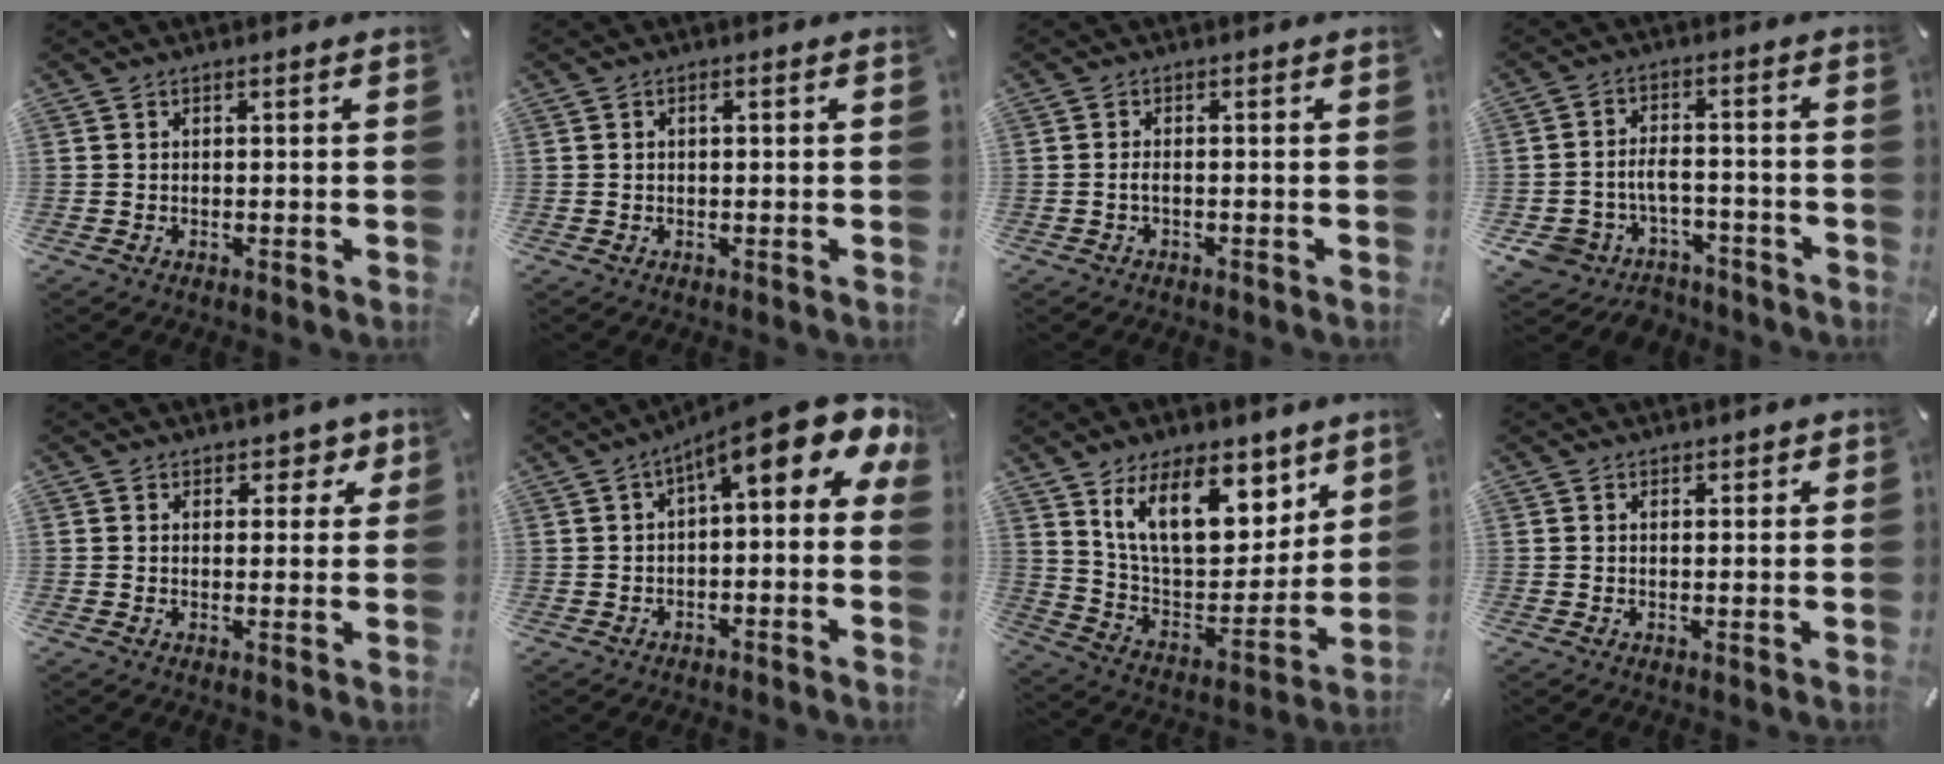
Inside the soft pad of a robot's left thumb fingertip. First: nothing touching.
{"total": 1.2, "force": [0.2, 0.6, 1.0], "torque": [-0.020, 0.004, 0.002]}
{"total": 1.4, "force": [-0.5, 0.6, 1.1], "torque": [-0.030, -0.002, -0.012]}
{"total": 7.4, "force": [-3.4, 5.7, 3.3], "torque": [-0.073, 0.020, -0.062]}
{"total": 3.7, "force": [2.3, 2.7, 1.2], "torque": [0.010, -0.013, 0.033]}
{"total": 13.3, "force": [6.1, 4.3, 11.0], "torque": [-0.166, -0.042, 0.099]}
{"total": 19.0, "force": [11.9, 9.9, 11.0], "torque": [-0.188, -0.069, 0.213]}
{"total": 1.0, "force": [0.8, 0.6, 0.2], "torque": [-0.005, 0.001, 0.016]}